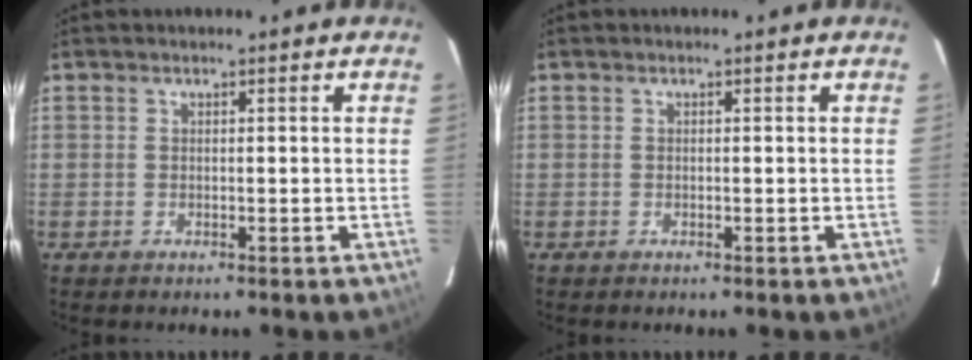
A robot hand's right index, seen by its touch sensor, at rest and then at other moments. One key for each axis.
{"total": 0.0}